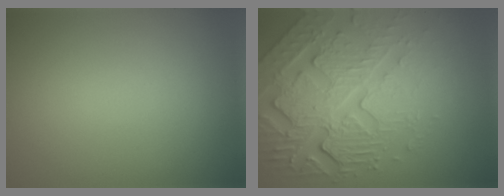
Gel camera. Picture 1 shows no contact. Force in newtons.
{"total": 8.3, "press": 5.8, "slide": 6.0}